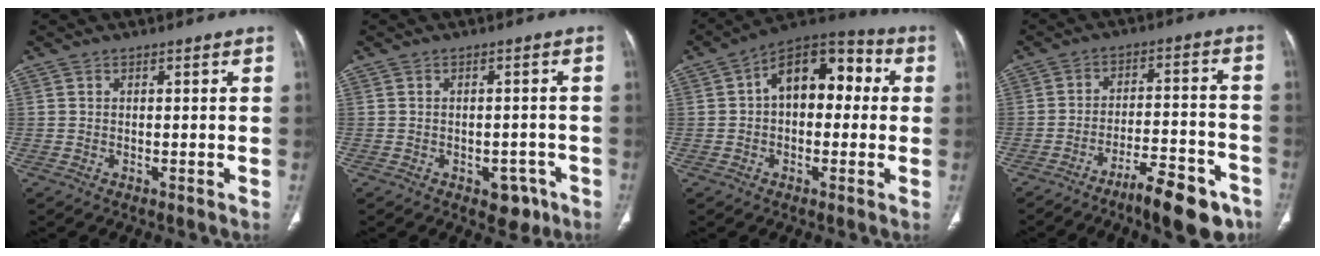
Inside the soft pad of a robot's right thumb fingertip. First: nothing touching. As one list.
[{"total": 4.4, "force": [-2.4, 2.7, 2.5], "torque": [-0.010, 0.015, -0.025]}, {"total": 13.7, "force": [1.7, 8.4, 10.6], "torque": [-0.119, 0.042, 0.011]}, {"total": 12.6, "force": [-8.5, 3.5, 8.7], "torque": [-0.118, 0.063, -0.129]}]